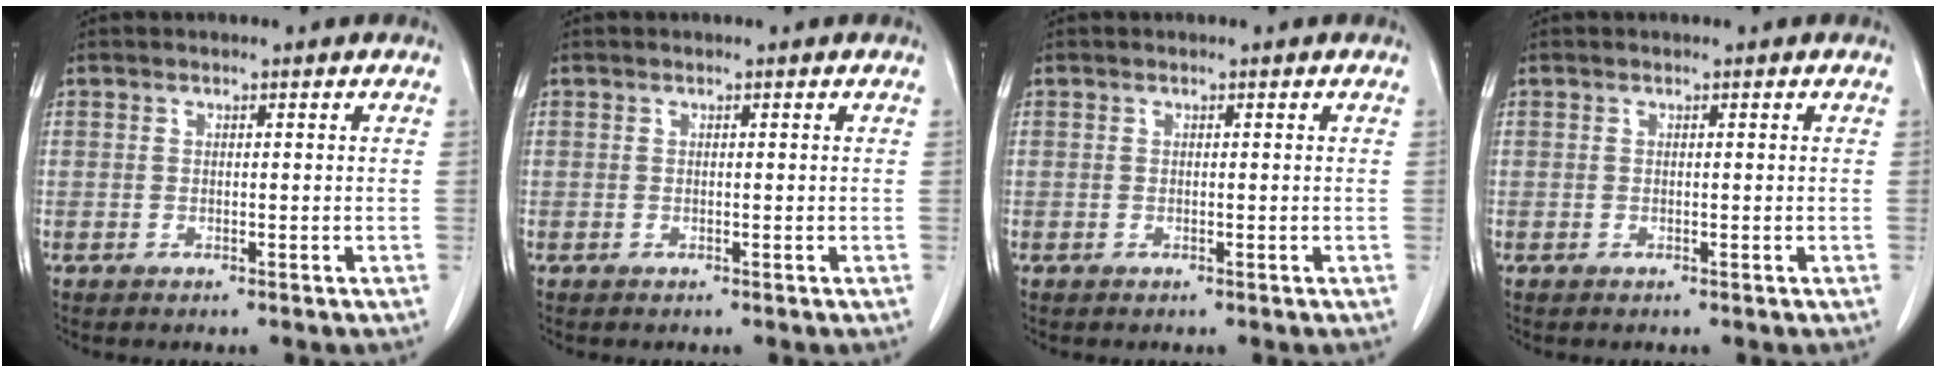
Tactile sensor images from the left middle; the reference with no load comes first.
{"total": 0.0}
{"total": 0.0}
{"total": 0.0}